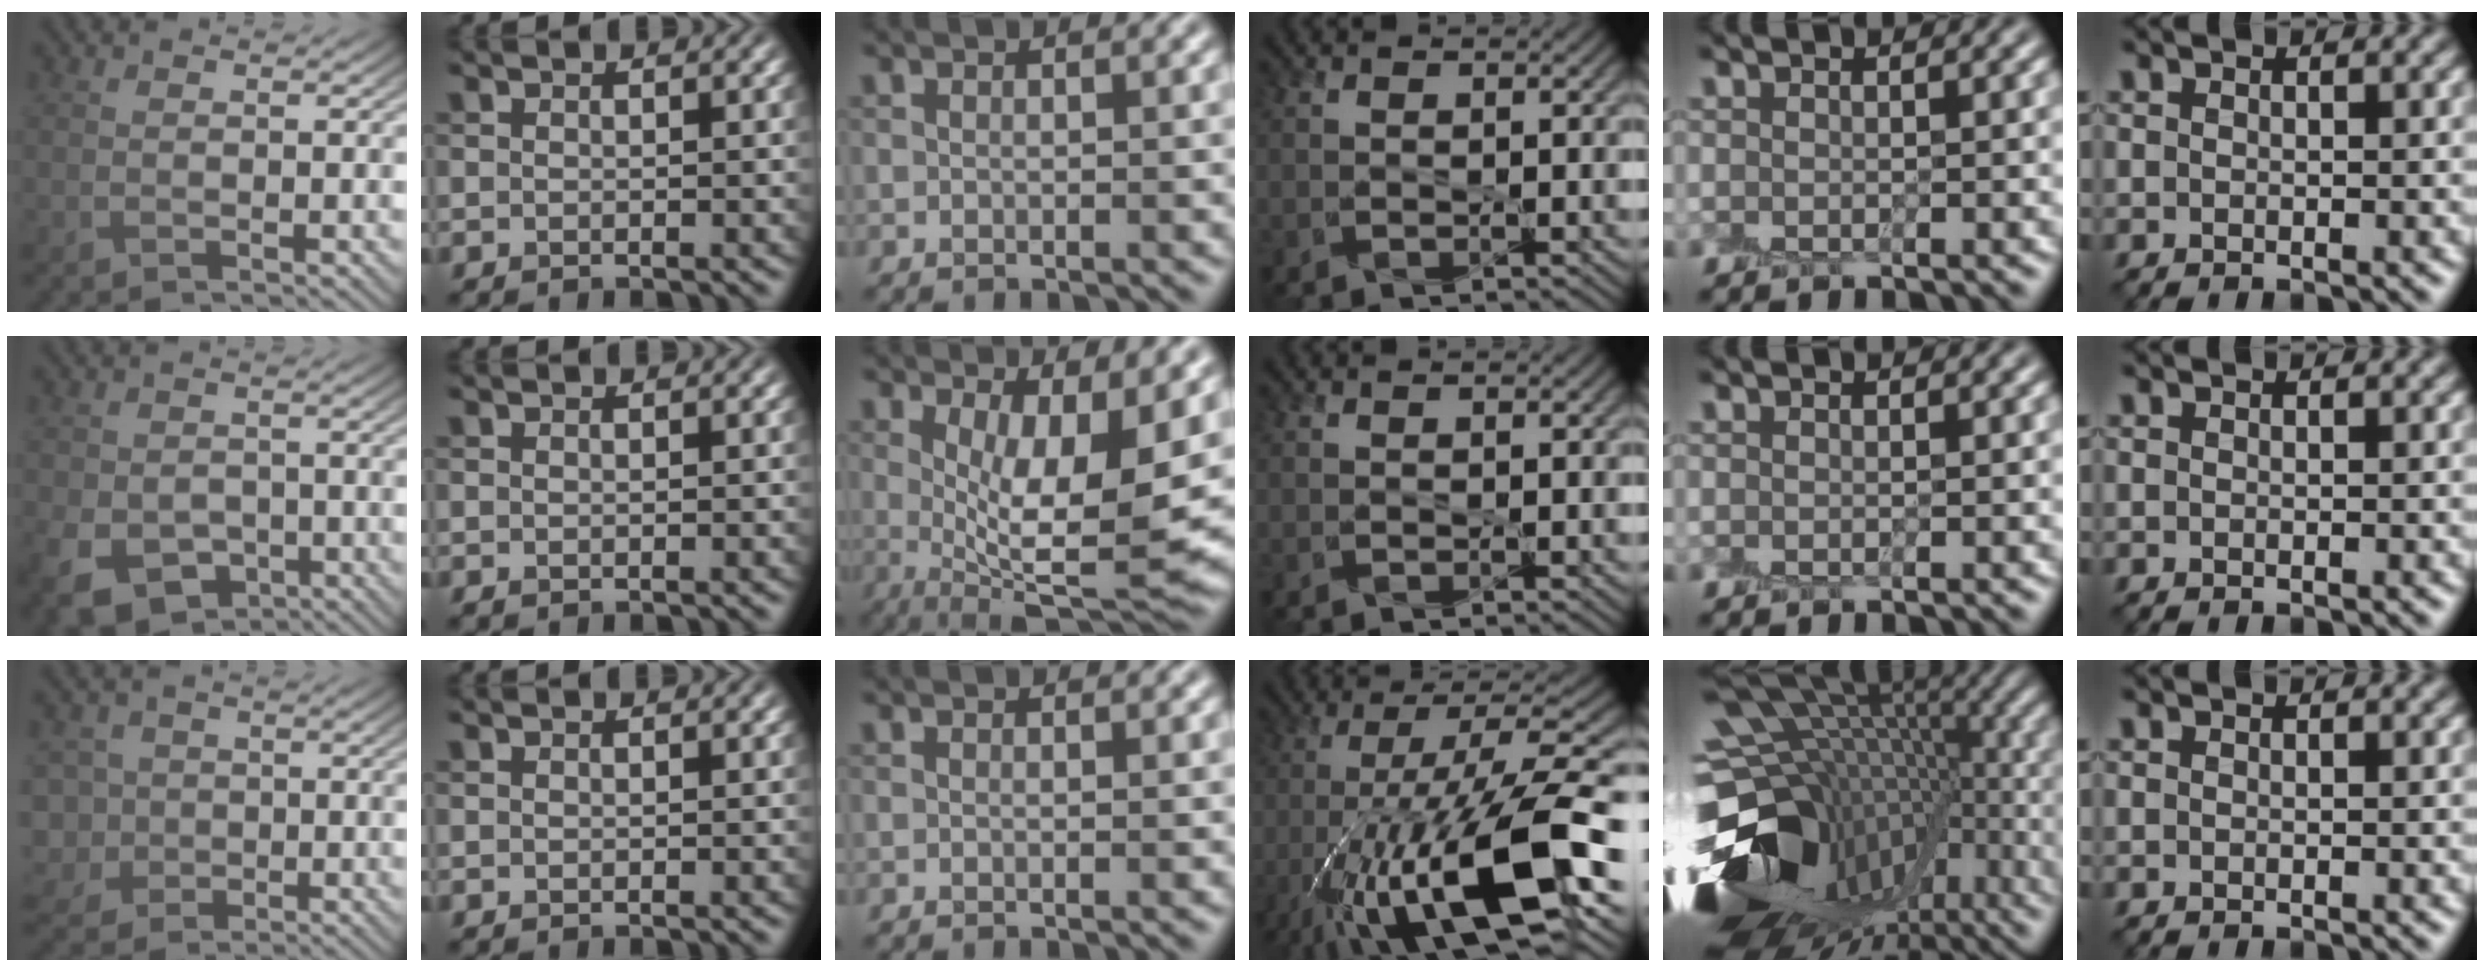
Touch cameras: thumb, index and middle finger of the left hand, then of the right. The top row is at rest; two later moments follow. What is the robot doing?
{"motion": "peel", "object": "shipping label"}